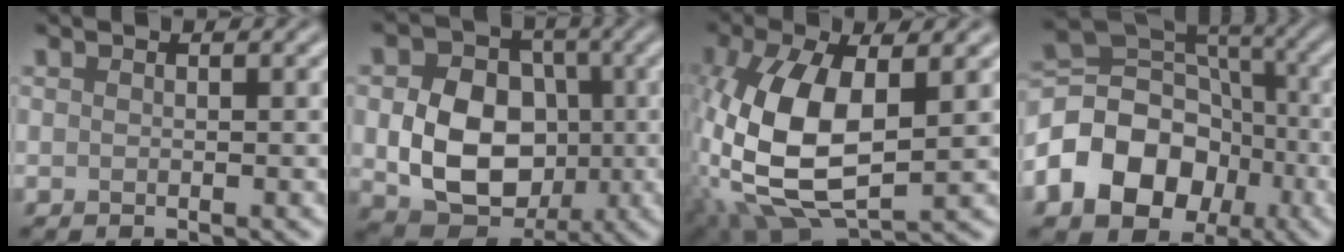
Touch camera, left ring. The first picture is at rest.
{"total": 9.3, "force": [-0.9, 7.2, 5.9], "torque": [-0.106, -0.010, -0.015]}
{"total": 11.6, "force": [-0.1, 5.8, 10.1], "torque": [-0.238, -0.004, -0.002]}
{"total": 10.5, "force": [-3.8, 8.1, 5.5], "torque": [-0.107, 0.005, -0.081]}